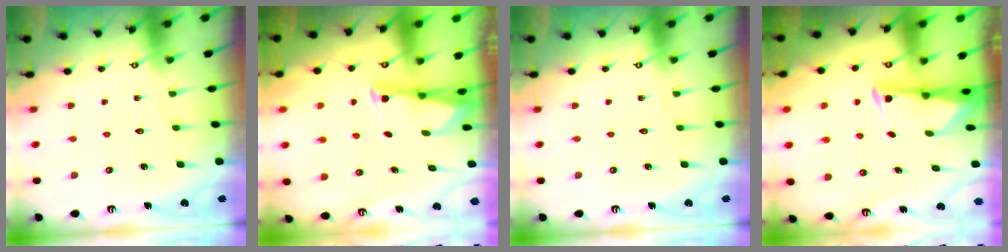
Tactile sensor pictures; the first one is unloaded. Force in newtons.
{"total": 2.7, "press": 2.7, "slide": 0.1}
{"total": 0.0}
{"total": 2.9, "press": 2.9, "slide": 0.4}